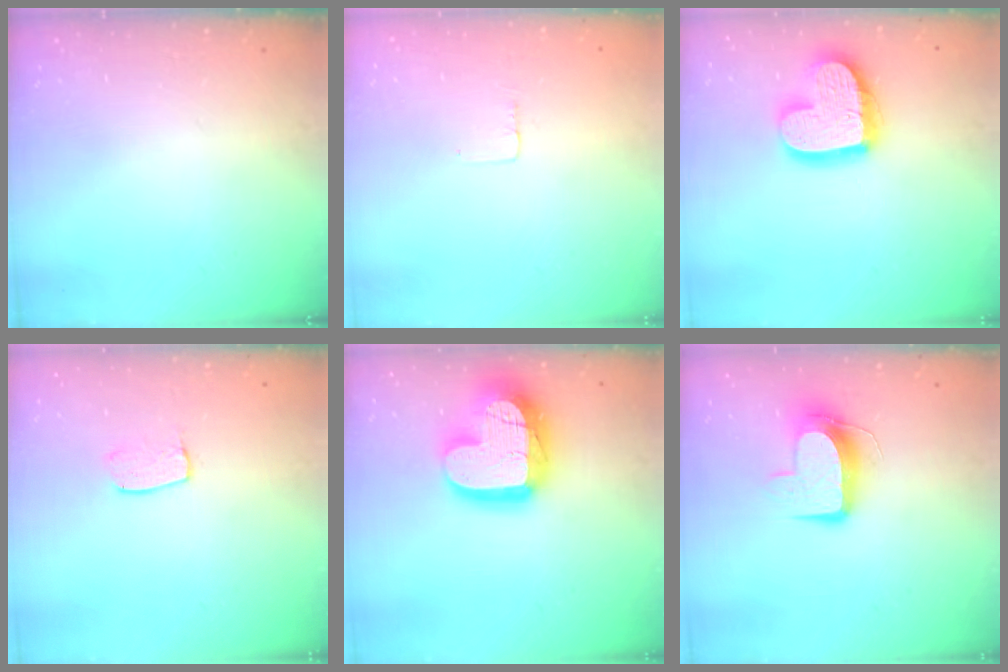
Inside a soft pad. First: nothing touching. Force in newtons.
{"total": 1.9, "press": 1.9, "slide": 0.1}
{"total": 16.4, "press": 16.4, "slide": 1.0}
{"total": 6.0, "press": 6.0, "slide": 0.4}
{"total": 21.7, "press": 21.6, "slide": 1.9}
{"total": 10.4, "press": 10.4, "slide": 0.6}